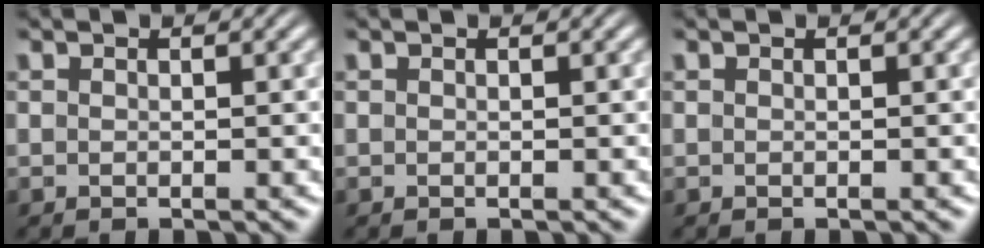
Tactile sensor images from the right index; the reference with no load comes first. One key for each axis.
{"total": 0.0}
{"total": 0.0}